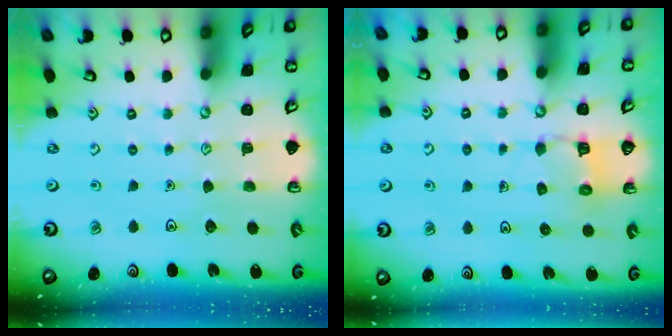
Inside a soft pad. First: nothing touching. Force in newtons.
{"total": 7.7, "press": 7.7, "slide": 0.2}